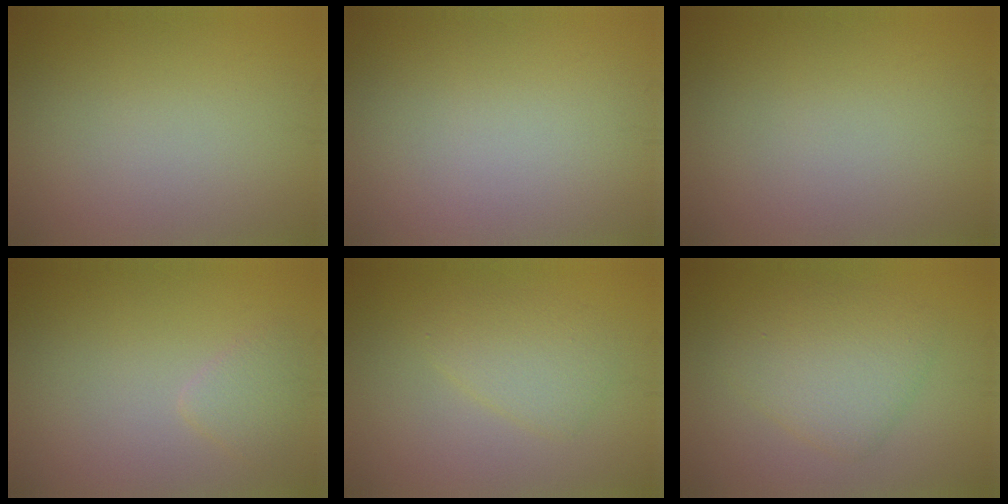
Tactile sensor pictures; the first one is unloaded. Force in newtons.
{"total": 0.0}
{"total": 0.0}
{"total": 1.5, "press": 1.5, "slide": 0.1}
{"total": 2.6, "press": 2.5, "slide": 0.1}
{"total": 4.2, "press": 4.2, "slide": 0.2}